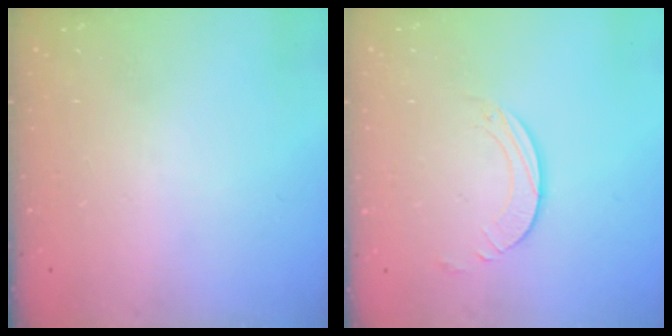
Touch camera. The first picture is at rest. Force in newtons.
{"total": 1.9, "press": 1.9, "slide": 0.1}